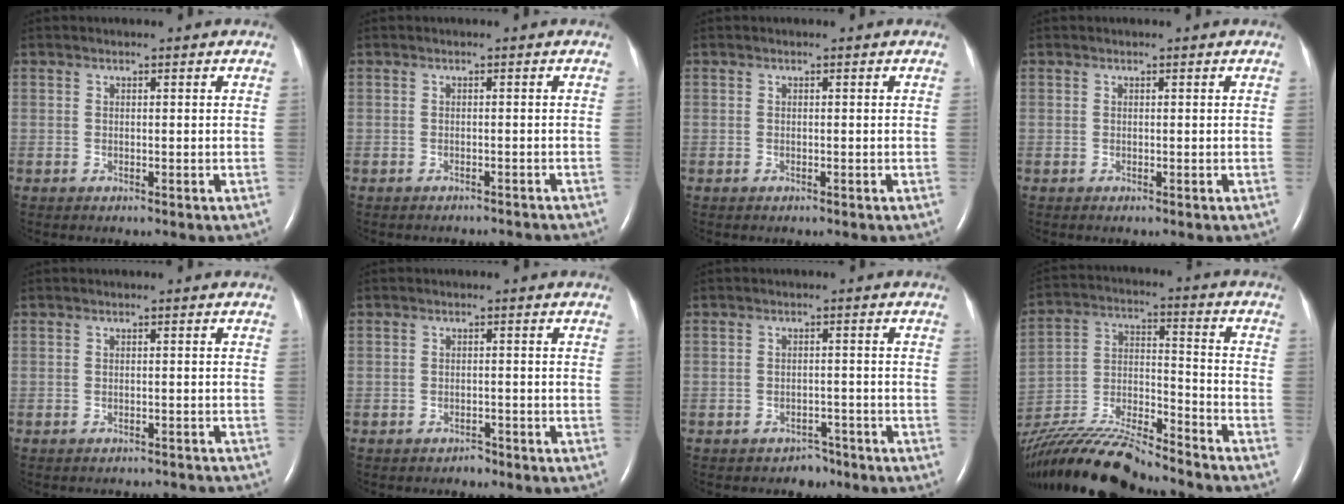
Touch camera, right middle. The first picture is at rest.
{"total": 4.4, "force": [-4.1, 1.1, 0.7], "torque": [-0.005, -0.004, -0.044]}
{"total": 0.0}
{"total": 0.0}
{"total": 5.2, "force": [-4.9, 1.5, 0.7], "torque": [-0.002, -0.001, -0.049]}
{"total": 1.3, "force": [-1.1, 0.7, -0.1], "torque": [-0.001, 0.002, -0.020]}
{"total": 2.5, "force": [-1.9, 1.5, -0.2], "torque": [-0.004, 0.011, -0.025]}
{"total": 21.3, "force": [-19.1, 2.3, 9.1], "torque": [-0.218, -0.022, -0.339]}